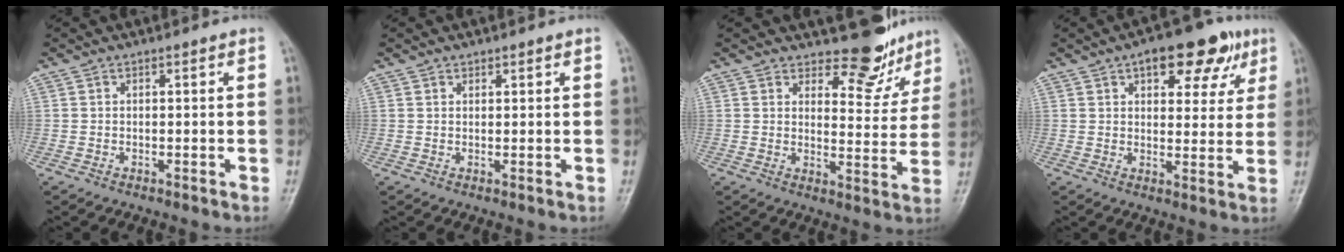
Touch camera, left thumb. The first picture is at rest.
{"total": 0.8, "force": [0.6, 0.5, 0.0], "torque": [0.009, -0.004, 0.007]}
{"total": 8.5, "force": [7.3, 3.8, 2.4], "torque": [0.001, -0.063, 0.098]}
{"total": 12.6, "force": [6.7, 6.2, 8.7], "torque": [-0.069, -0.010, 0.084]}